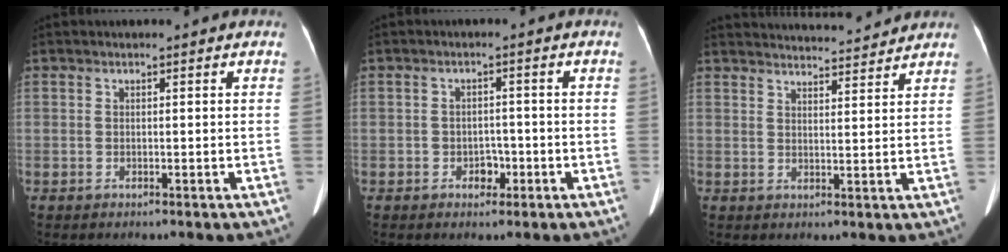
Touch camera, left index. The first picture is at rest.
{"total": 2.5, "force": [-1.2, 1.9, 1.2], "torque": [-0.014, 0.005, -0.014]}
{"total": 12.1, "force": [11.8, 1.0, 2.5], "torque": [-0.030, 0.015, 0.154]}